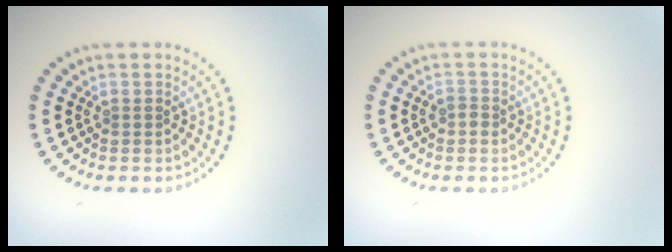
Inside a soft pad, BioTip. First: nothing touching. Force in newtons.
{"total": 0.9, "press": 0.9, "slide": 0.2}